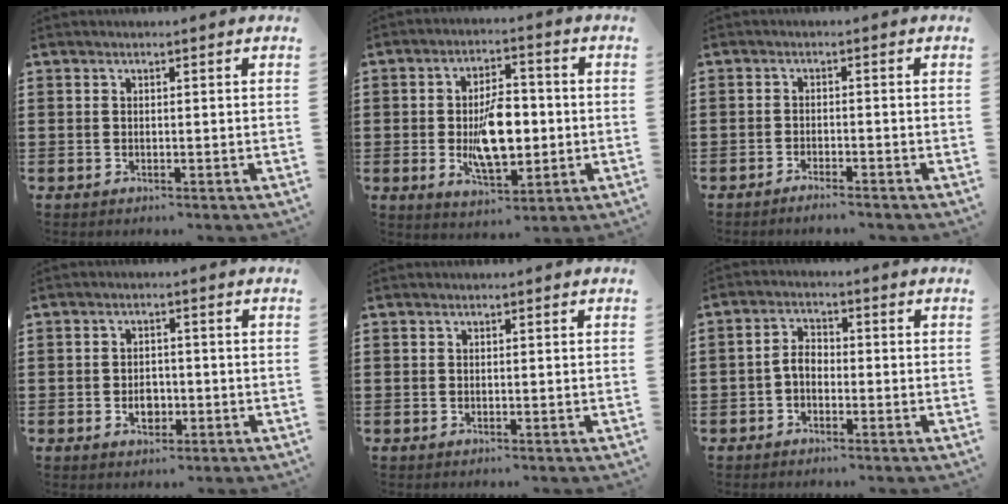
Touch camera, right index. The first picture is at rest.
{"total": 9.9, "force": [-1.0, 4.9, 8.5], "torque": [-0.144, -0.004, -0.024]}
{"total": 1.5, "force": [-1.5, -0.1, 0.2], "torque": [-0.005, 0.005, -0.030]}
{"total": 3.0, "force": [-0.9, 2.1, 2.0], "torque": [-0.024, -0.005, -0.021]}
{"total": 0.0}
{"total": 3.0, "force": [-1.1, 1.7, 2.2], "torque": [-0.058, 0.002, -0.026]}